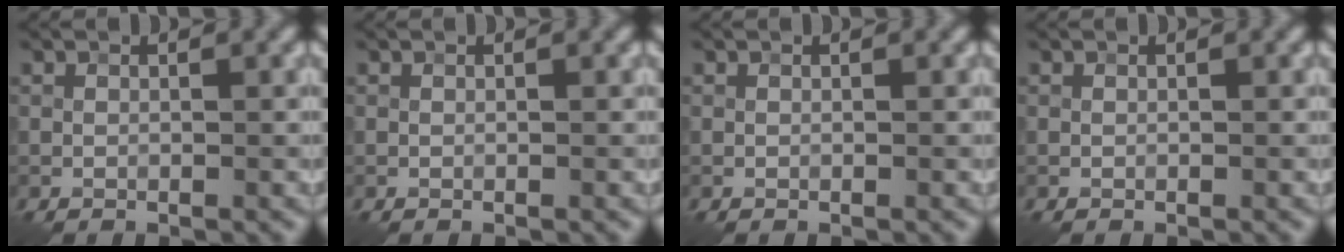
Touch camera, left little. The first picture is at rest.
{"total": 0.0}
{"total": 0.0}
{"total": 0.0}